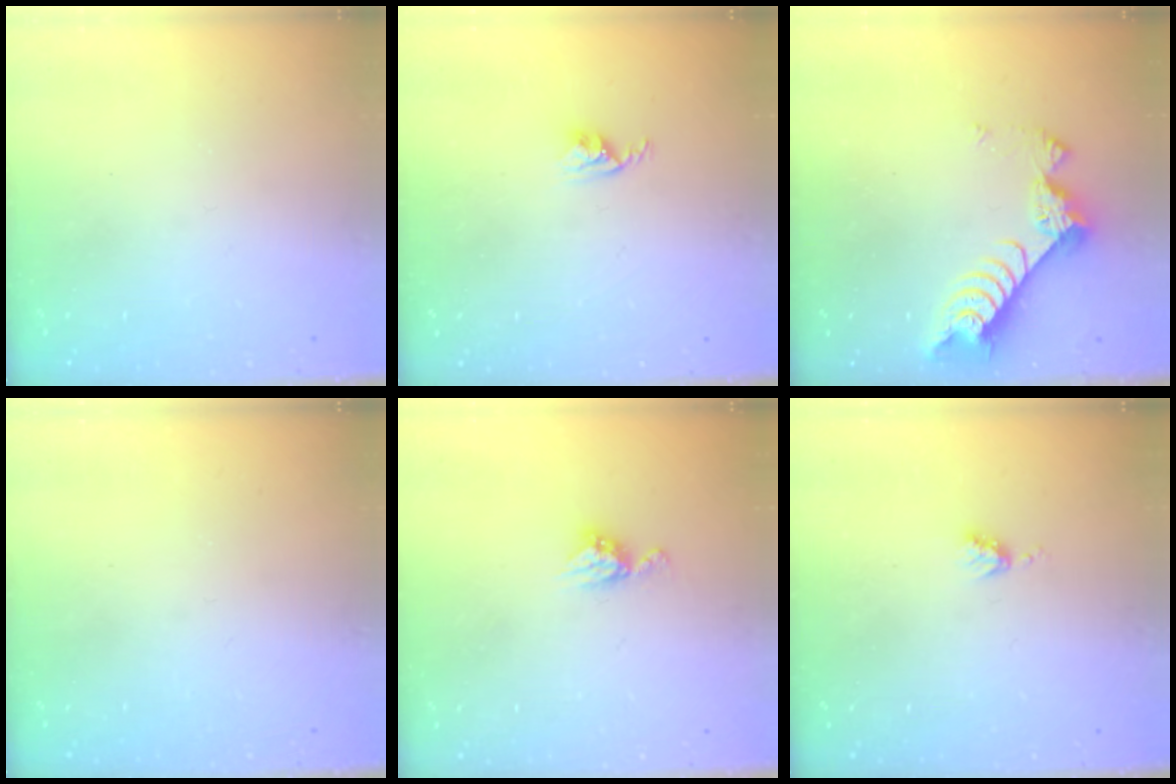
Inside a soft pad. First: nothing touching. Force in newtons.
{"total": 2.9, "press": 2.9, "slide": 0.4}
{"total": 7.4, "press": 7.3, "slide": 1.0}
{"total": 0.0}
{"total": 6.1, "press": 6.1, "slide": 0.4}
{"total": 3.8, "press": 3.7, "slide": 0.6}